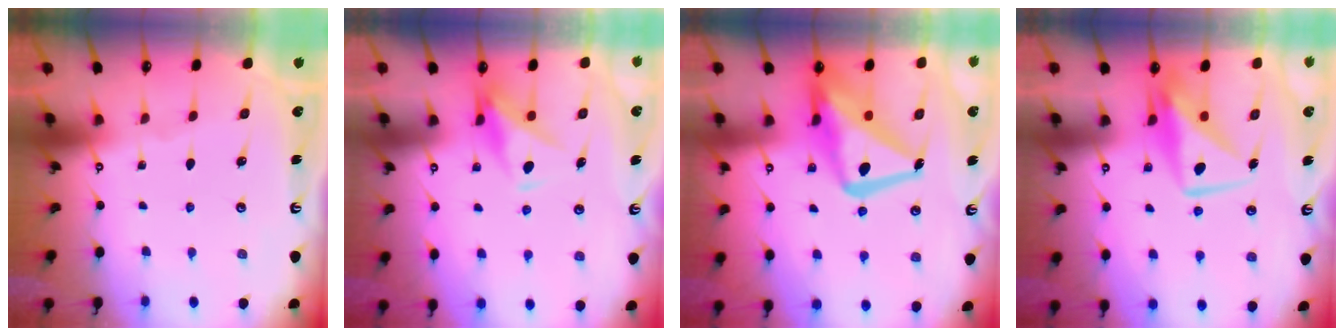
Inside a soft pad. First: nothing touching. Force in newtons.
{"total": 9.9, "press": 9.9, "slide": 0.8}
{"total": 17.7, "press": 17.6, "slide": 1.7}
{"total": 11.0, "press": 11.0, "slide": 0.9}